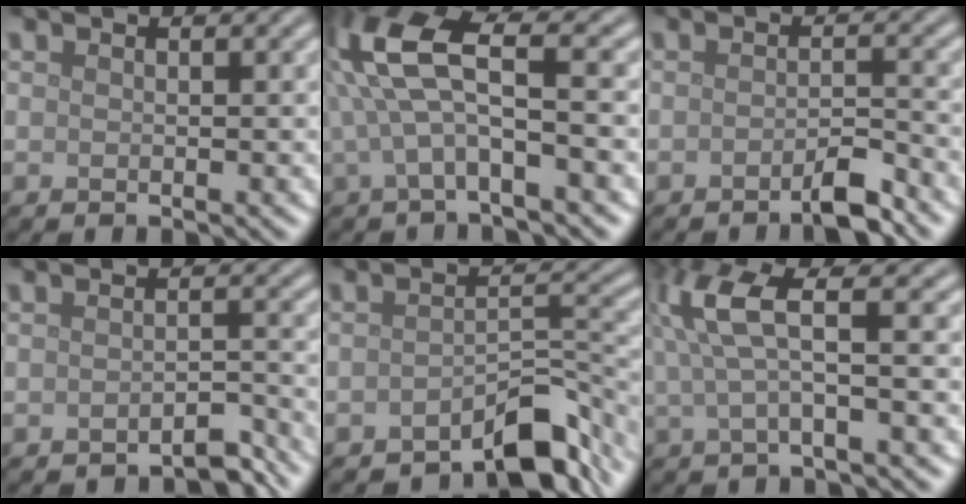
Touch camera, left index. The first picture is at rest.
{"total": 7.2, "force": [0.6, 2.3, 6.8], "torque": [-0.152, 0.017, 0.004]}
{"total": 2.5, "force": [-1.8, 0.3, 1.6], "torque": [-0.025, 0.004, -0.035]}
{"total": 2.3, "force": [-2.1, 0.3, 0.8], "torque": [-0.006, 0.005, -0.031]}
{"total": 5.6, "force": [-4.0, 1.9, 3.5], "torque": [-0.037, 0.003, -0.063]}
{"total": 5.1, "force": [1.4, 1.1, 4.8], "torque": [-0.111, 0.011, 0.024]}